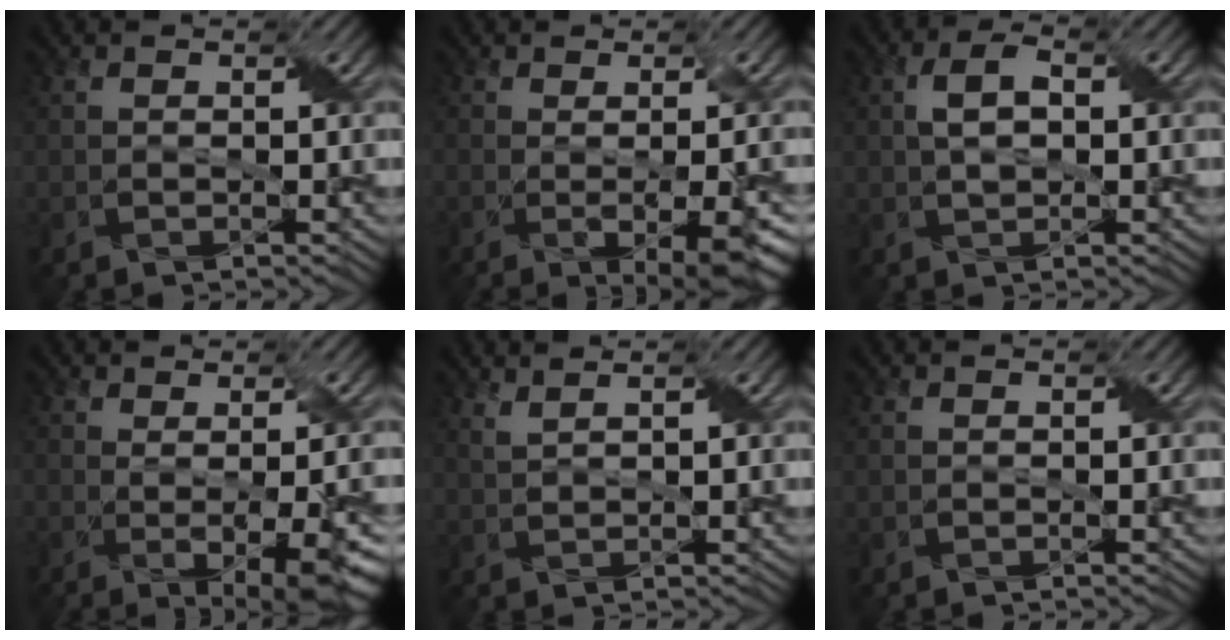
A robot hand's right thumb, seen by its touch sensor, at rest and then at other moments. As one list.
[{"total": 7.0, "force": [-1.9, 2.3, 6.4], "torque": [-0.083, -0.019, -0.013]}, {"total": 3.6, "force": [0.5, 2.1, 2.9], "torque": [-0.061, 0.005, 0.007]}, {"total": 7.6, "force": [-1.4, 2.5, 7.0], "torque": [-0.094, -0.015, -0.006]}, {"total": 2.0, "force": [1.7, 0.5, 1.0], "torque": [-0.016, 0.001, 0.022]}, {"total": 0.0}]